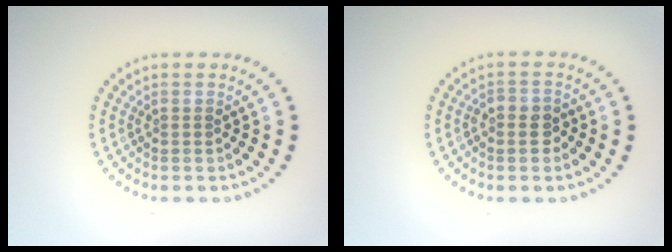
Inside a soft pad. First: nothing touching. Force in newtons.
{"total": 2.0, "press": 1.9, "slide": 0.5}